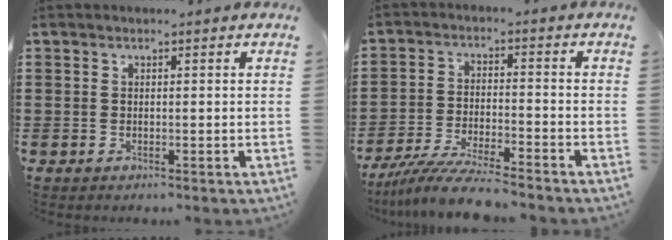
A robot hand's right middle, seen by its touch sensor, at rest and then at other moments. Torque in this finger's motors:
{"motor_torque": [1.25, -0.89, 0.21, 0.06]}